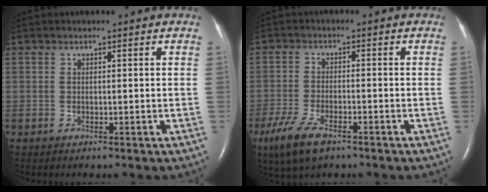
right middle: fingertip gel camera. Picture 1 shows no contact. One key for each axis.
{"total": 7.3, "fx": -4.7, "fy": 2.4, "fz": 5.1, "tx": -0.106, "ty": -0.015, "tz": -0.083}